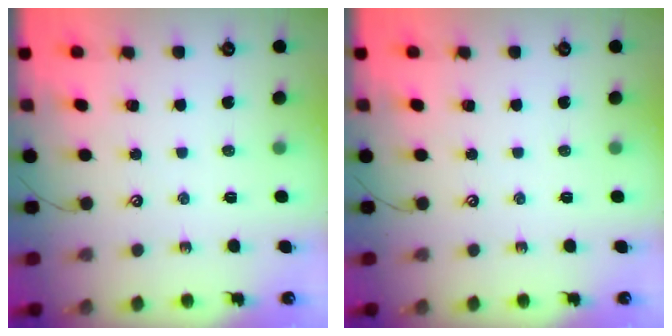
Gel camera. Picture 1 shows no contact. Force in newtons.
{"total": 0.0}